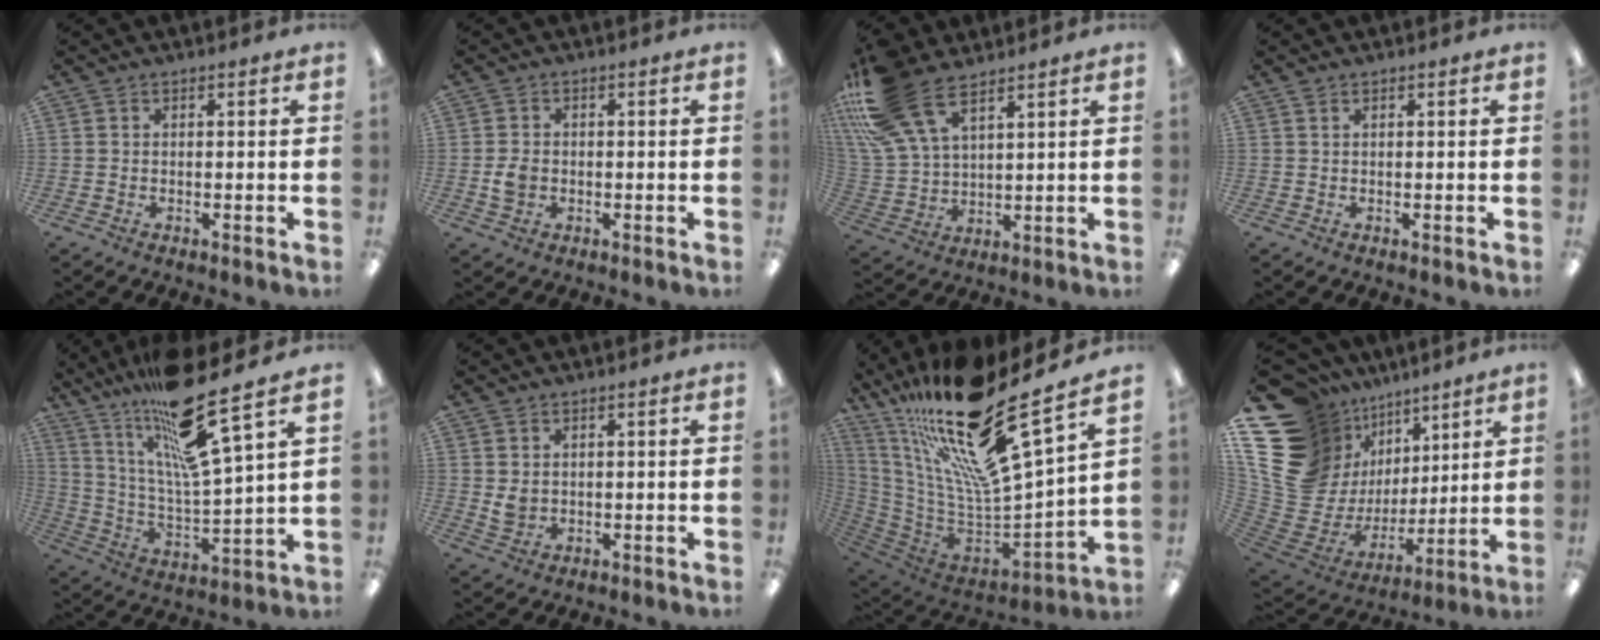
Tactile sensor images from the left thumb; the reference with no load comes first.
{"total": 3.3, "force": [-0.5, 2.8, 1.8], "torque": [-0.024, 0.001, -0.010]}
{"total": 18.7, "force": [11.7, 9.3, 11.1], "torque": [-0.263, -0.045, 0.219]}
{"total": 0.8, "force": [0.6, 0.4, 0.2], "torque": [-0.007, 0.000, 0.011]}
{"total": 21.3, "force": [15.7, 3.4, 13.9], "torque": [-0.253, -0.095, 0.255]}
{"total": 2.9, "force": [1.0, 2.5, 1.2], "torque": [-0.017, -0.002, 0.018]}
{"total": 25.3, "force": [16.9, 5.0, 18.1], "torque": [-0.307, -0.141, 0.278]}
{"total": 20.9, "force": [7.3, 17.2, 9.2], "torque": [-0.187, -0.081, 0.180]}